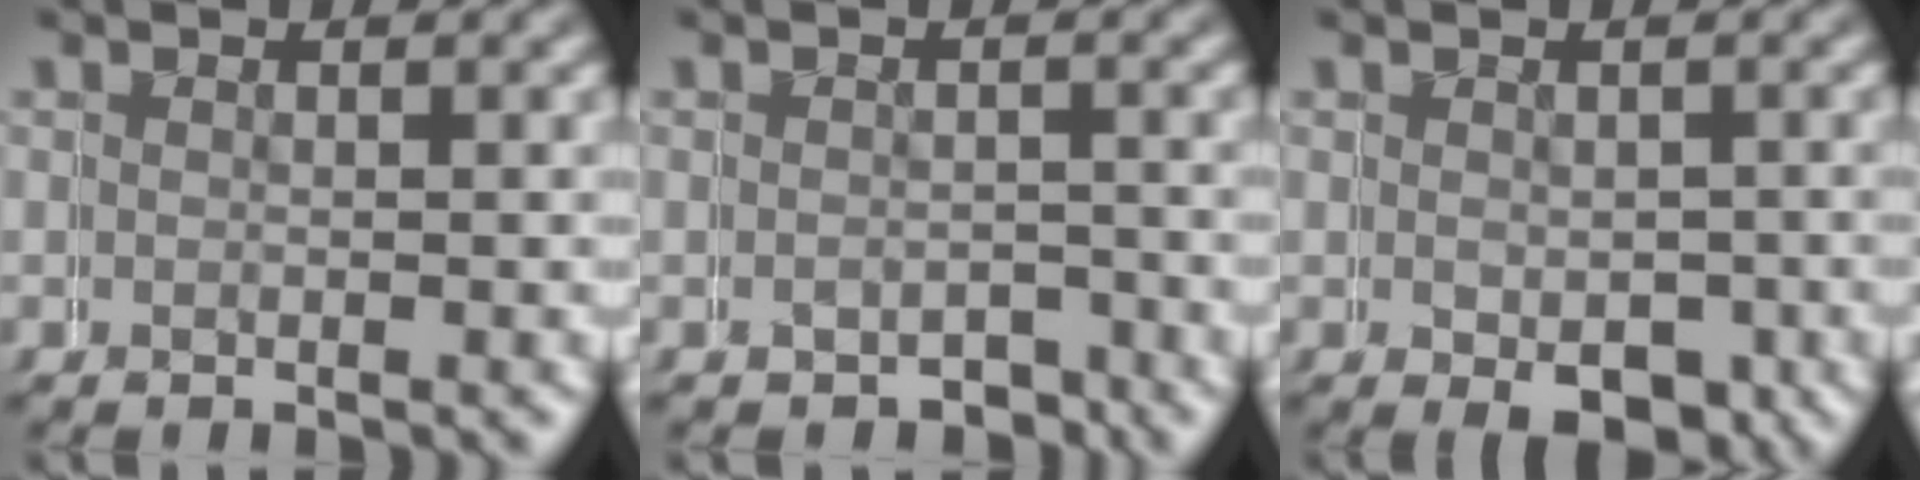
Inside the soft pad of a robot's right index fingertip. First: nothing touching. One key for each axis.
{"total": 2.0, "fx": -1.5, "fy": 1.1, "fz": -0.7, "tx": 0.017, "ty": 0.001, "tz": -0.030}
{"total": 2.9, "fx": -1.1, "fy": 1.7, "fz": 2.1, "tx": -0.019, "ty": -0.005, "tz": -0.019}